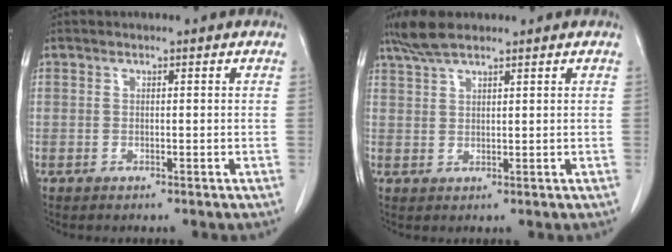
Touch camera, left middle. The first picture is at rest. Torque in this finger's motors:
{"motor_torque": [0.37, -0.33, 0.02, 0.01]}